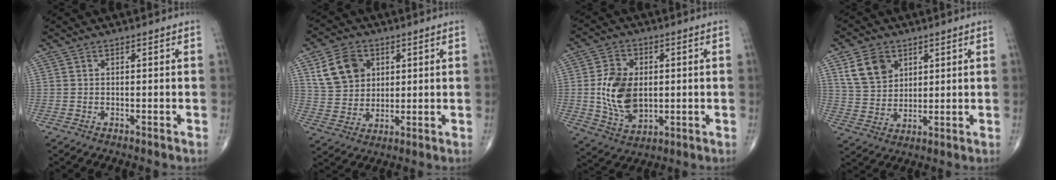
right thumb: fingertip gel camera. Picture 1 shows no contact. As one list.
[{"total": 10.4, "force": [3.9, 8.1, 5.2], "torque": [-0.072, -0.010, 0.080]}, {"total": 12.5, "force": [0.1, 8.4, 9.2], "torque": [-0.152, -0.005, 0.011]}, {"total": 8.9, "force": [4.2, 6.6, 4.4], "torque": [-0.061, -0.018, 0.086]}]